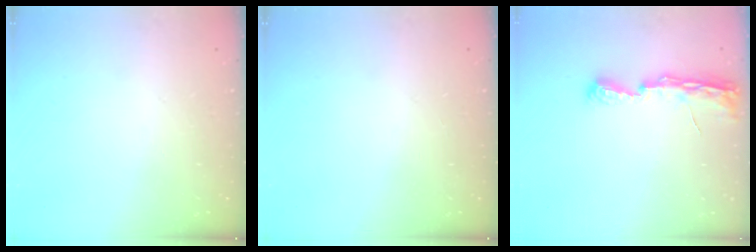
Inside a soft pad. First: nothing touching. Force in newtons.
{"total": 0.0}
{"total": 7.6, "press": 7.5, "slide": 0.6}